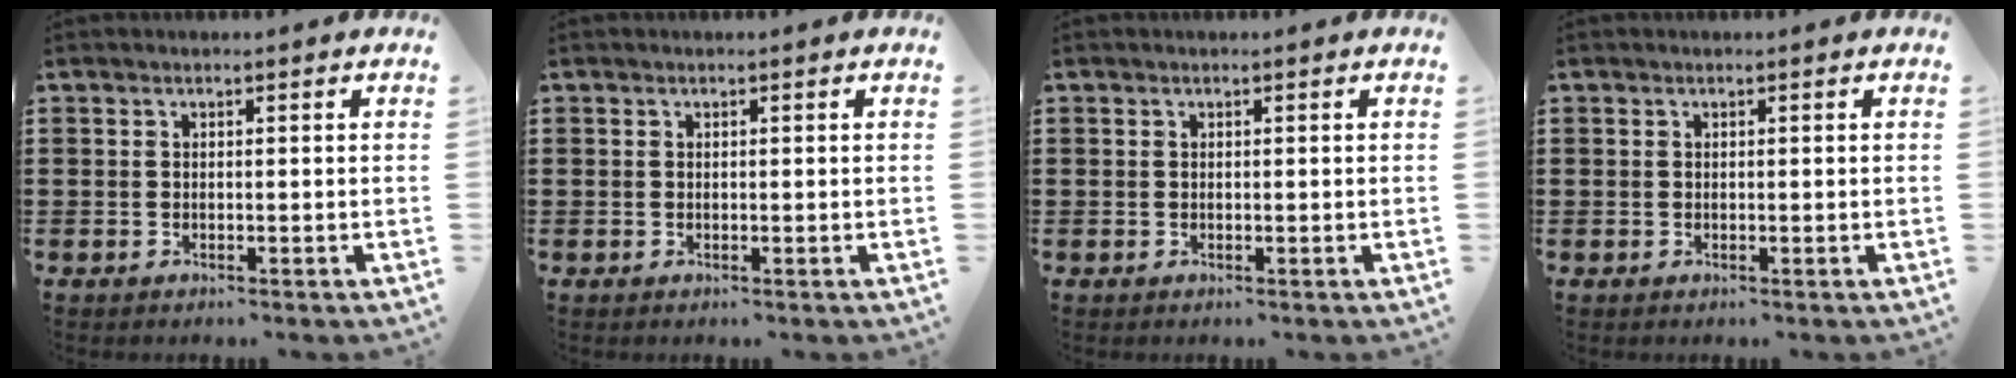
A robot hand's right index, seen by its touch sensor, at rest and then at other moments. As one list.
[{"total": 0.0}, {"total": 0.0}, {"total": 0.0}]